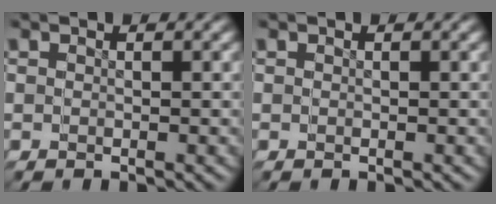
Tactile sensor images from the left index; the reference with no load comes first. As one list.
[{"total": 0.0}]